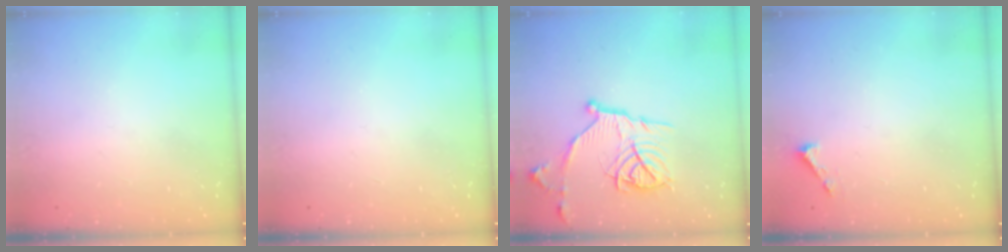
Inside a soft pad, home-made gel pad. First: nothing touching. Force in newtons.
{"total": 0.0}
{"total": 15.2, "press": 15.2, "slide": 1.1}
{"total": 1.6, "press": 1.6, "slide": 0.1}